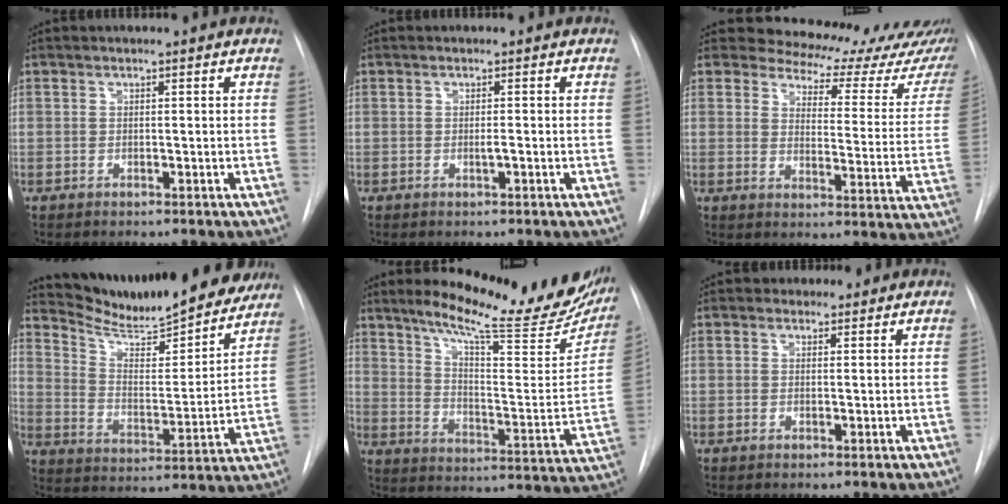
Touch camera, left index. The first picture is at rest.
{"total": 0.9, "force": [-0.5, -0.1, 0.7], "torque": [-0.015, -0.005, -0.010]}
{"total": 19.0, "force": [17.3, 6.0, 4.9], "torque": [-0.031, -0.067, 0.174]}
{"total": 19.2, "force": [17.8, 2.9, 6.6], "torque": [-0.097, -0.029, 0.255]}
{"total": 23.5, "force": [19.3, 3.6, 13.0], "torque": [-0.189, -0.061, 0.252]}
{"total": 1.6, "force": [1.0, 1.3, -0.1], "torque": [0.006, 0.004, 0.009]}